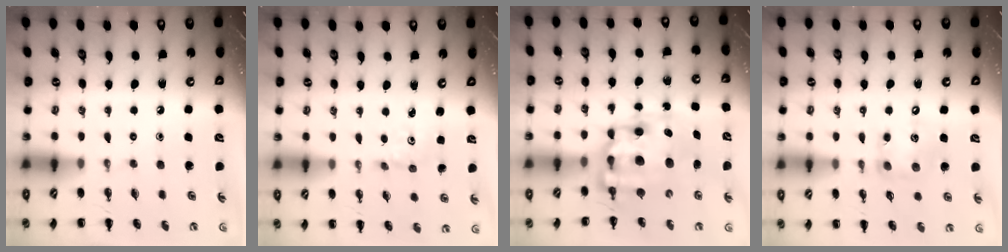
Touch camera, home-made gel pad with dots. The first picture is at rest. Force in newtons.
{"total": 0.9, "press": 0.9, "slide": 0.3}
{"total": 11.3, "press": 10.9, "slide": 2.8}
{"total": 9.6, "press": 9.5, "slide": 1.2}